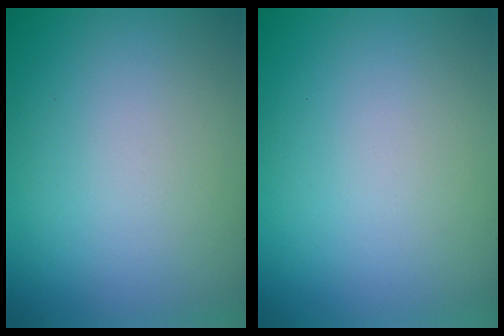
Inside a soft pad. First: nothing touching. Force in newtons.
{"total": 0.0}